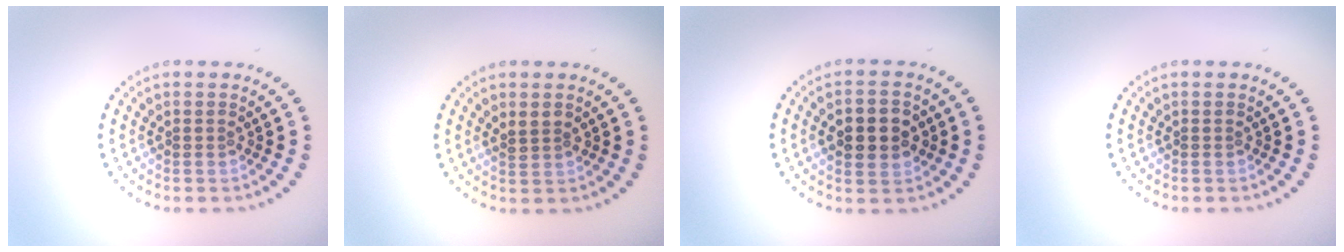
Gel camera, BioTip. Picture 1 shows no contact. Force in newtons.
{"total": 1.4, "press": 1.2, "slide": 0.6}
{"total": 4.4, "press": 4.4, "slide": 0.1}
{"total": 0.0}